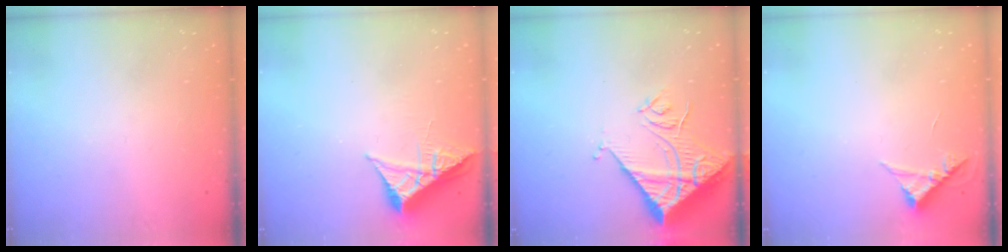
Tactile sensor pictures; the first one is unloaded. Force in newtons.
{"total": 6.1, "press": 6.0, "slide": 0.7}
{"total": 13.2, "press": 13.1, "slide": 1.7}
{"total": 4.6, "press": 4.6, "slide": 0.3}